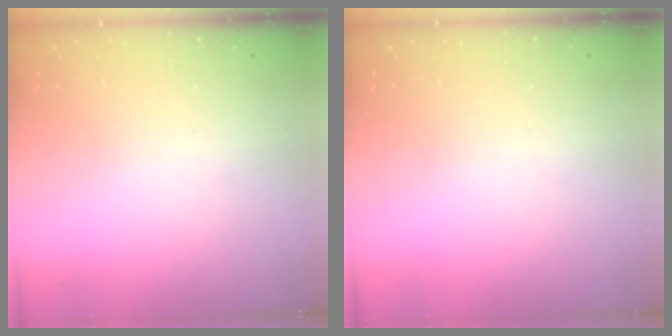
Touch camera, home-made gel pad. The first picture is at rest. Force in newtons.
{"total": 0.0}